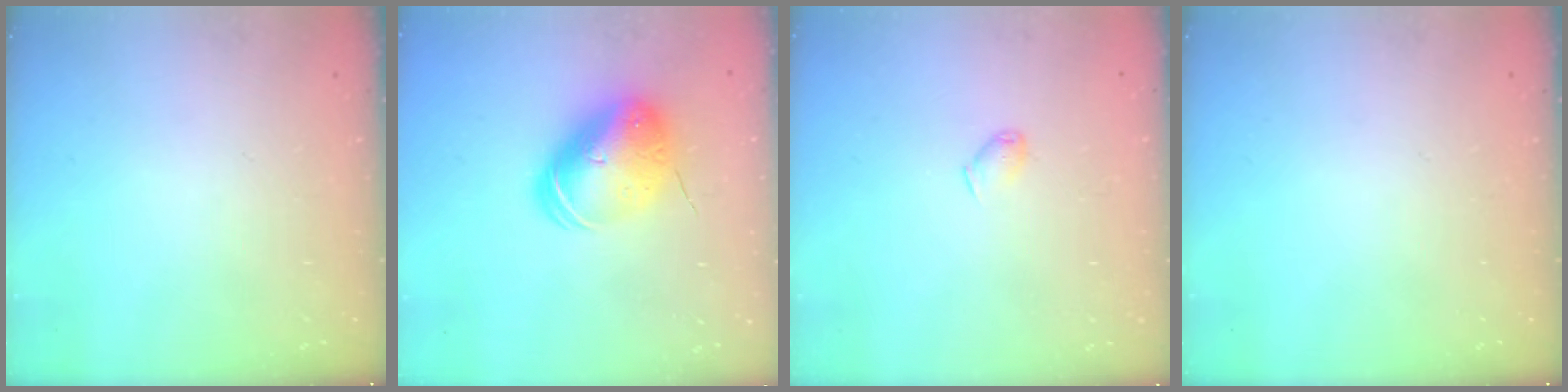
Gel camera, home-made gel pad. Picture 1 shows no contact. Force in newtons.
{"total": 12.5, "press": 12.3, "slide": 2.2}
{"total": 4.4, "press": 4.3, "slide": 0.8}
{"total": 0.0}